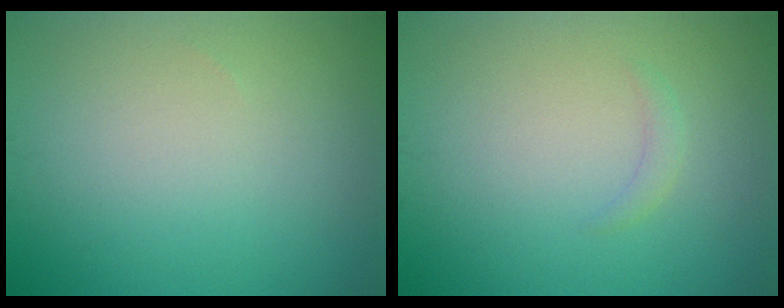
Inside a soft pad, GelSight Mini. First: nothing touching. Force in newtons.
{"total": 0.8, "press": 0.8, "slide": 0.1}